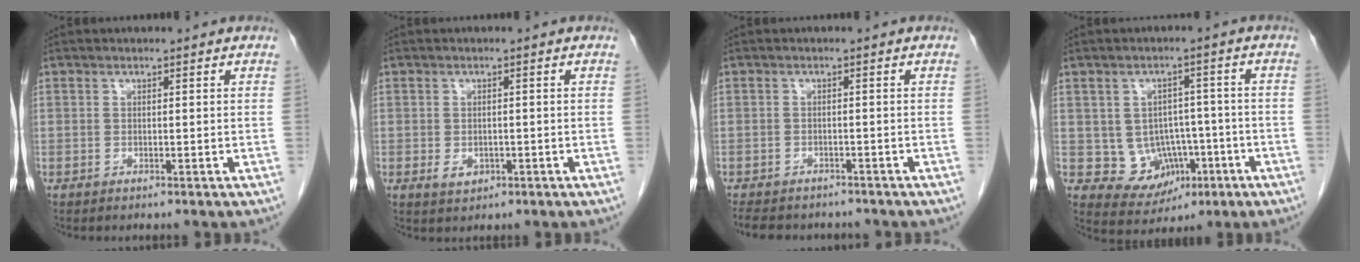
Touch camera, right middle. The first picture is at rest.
{"total": 2.2, "force": [-0.7, 1.6, 1.3], "torque": [-0.021, 0.001, -0.002]}
{"total": 9.3, "force": [-8.0, 3.6, 3.1], "torque": [-0.062, -0.002, -0.104]}
{"total": 7.7, "force": [-1.5, 6.5, 3.7], "torque": [-0.052, 0.017, -0.003]}